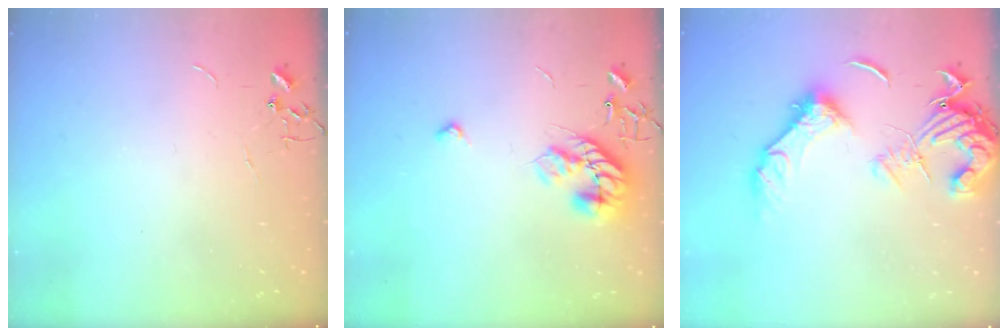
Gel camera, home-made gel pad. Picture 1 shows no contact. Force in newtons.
{"total": 13.8, "press": 13.8, "slide": 0.5}
{"total": 16.8, "press": 16.7, "slide": 2.2}